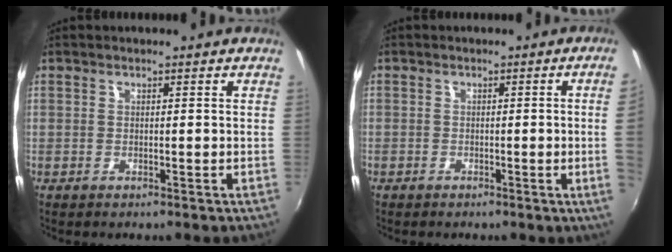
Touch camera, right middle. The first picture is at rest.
{"total": 3.1, "force": [-0.2, -1.6, 2.6], "torque": [-0.047, -0.011, 0.004]}